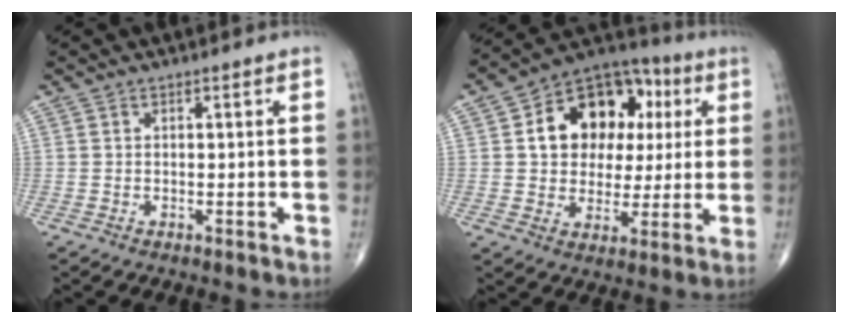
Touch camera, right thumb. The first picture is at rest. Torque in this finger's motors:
{"motor_torque": [0.22, 2.77, 1.35, 0.31, 0.11]}